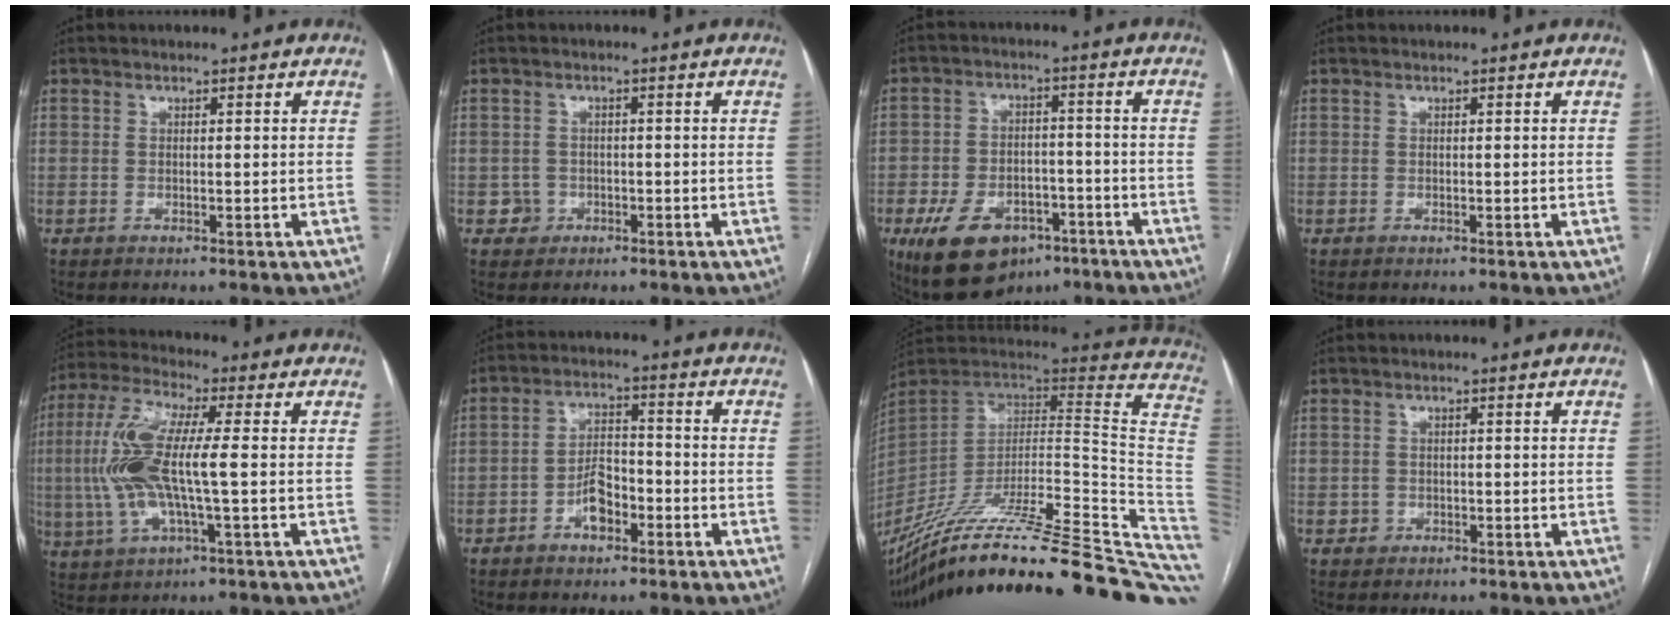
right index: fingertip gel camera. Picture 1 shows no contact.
{"total": 2.1, "force": [-0.9, 1.8, -0.1], "torque": [0.011, 0.011, -0.015]}
{"total": 13.4, "force": [-8.0, 7.5, 7.7], "torque": [-0.138, 0.006, -0.124]}
{"total": 0.0}
{"total": 12.7, "force": [-0.6, 2.3, 12.5], "torque": [-0.281, 0.010, -0.013]}
{"total": 5.6, "force": [-2.8, 2.9, 3.9], "torque": [-0.075, 0.016, -0.050]}
{"total": 44.4, "force": [-34.6, 3.6, 27.6], "torque": [-0.321, -0.062, -0.494]}
{"total": 1.1, "force": [-0.5, 1.0, 0.0], "torque": [0.002, 0.005, -0.007]}